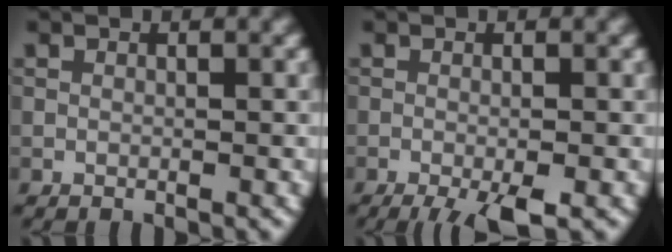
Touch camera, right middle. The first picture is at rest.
{"total": 3.8, "force": [-2.2, 0.6, 3.1], "torque": [-0.050, -0.003, -0.037]}